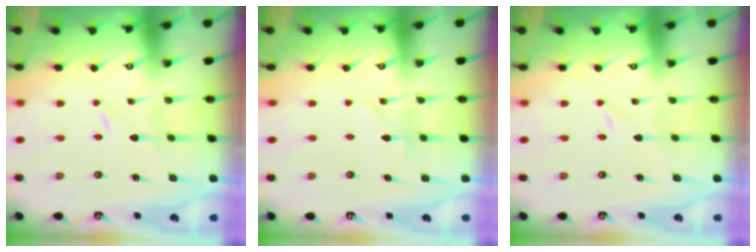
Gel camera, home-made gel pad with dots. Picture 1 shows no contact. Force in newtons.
{"total": 3.8, "press": 3.7, "slide": 0.4}
{"total": 0.0}